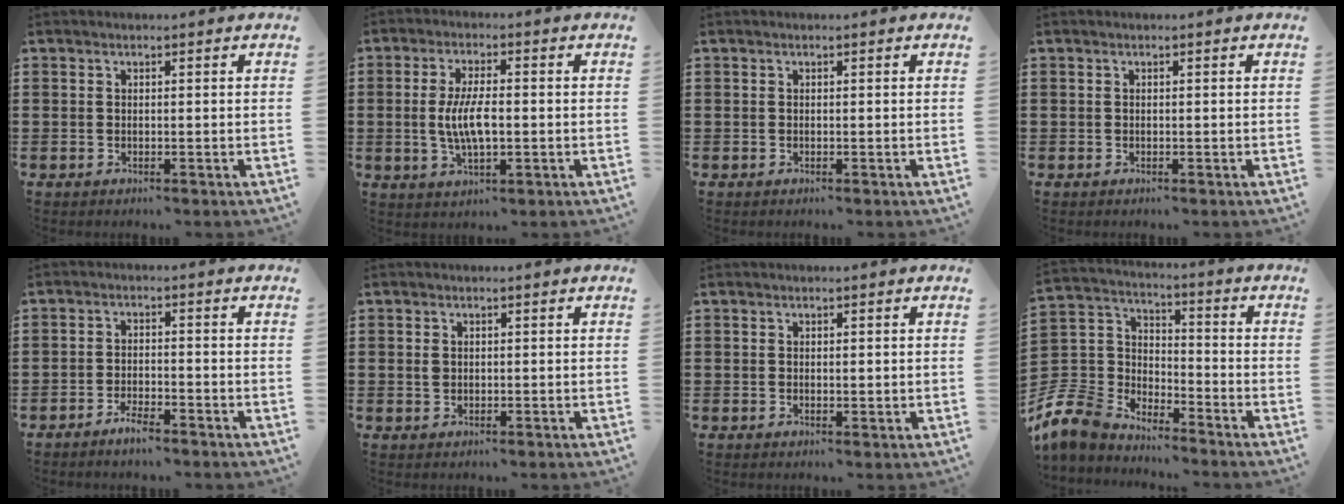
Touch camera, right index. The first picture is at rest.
{"total": 6.6, "force": [-0.5, 2.3, 6.2], "torque": [-0.132, -0.005, -0.015]}
{"total": 0.0}
{"total": 0.0}
{"total": 2.5, "force": [-2.2, 0.6, 1.1], "torque": [-0.021, 0.008, -0.041]}
{"total": 0.9, "force": [0.3, 0.7, 0.5], "torque": [-0.013, 0.005, 0.006]}
{"total": 0.6, "force": [0.2, 0.5, 0.4], "torque": [-0.008, 0.005, 0.004]}
{"total": 7.4, "force": [-6.0, 4.2, 1.0], "torque": [-0.076, -0.001, -0.130]}